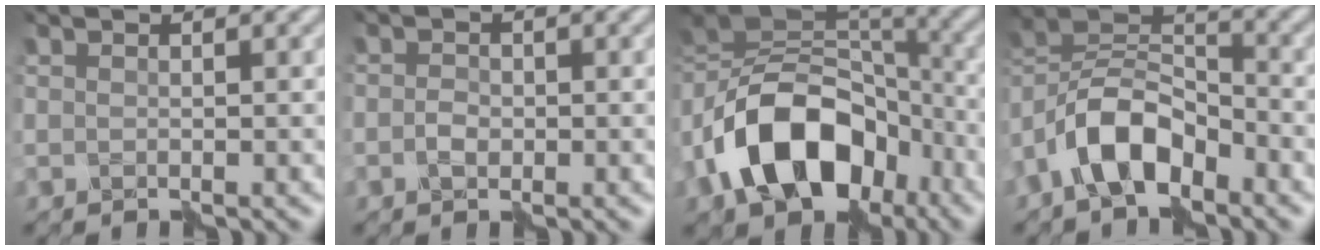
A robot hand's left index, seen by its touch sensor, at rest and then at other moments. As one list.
[{"total": 1.4, "force": [-0.7, 0.9, 0.8], "torque": [-0.014, 0.002, -0.021]}, {"total": 13.5, "force": [-6.4, 8.6, 8.2], "torque": [-0.150, 0.007, -0.128]}, {"total": 7.4, "force": [-4.9, 3.4, 4.4], "torque": [-0.075, 0.013, -0.107]}]